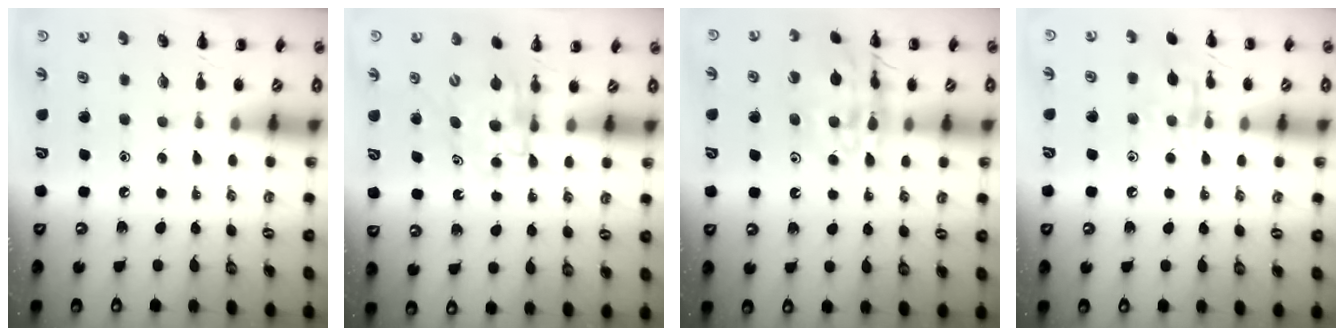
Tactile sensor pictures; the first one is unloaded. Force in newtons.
{"total": 5.3, "press": 5.3, "slide": 0.2}
{"total": 15.6, "press": 15.5, "slide": 1.3}
{"total": 9.1, "press": 9.1, "slide": 0.7}